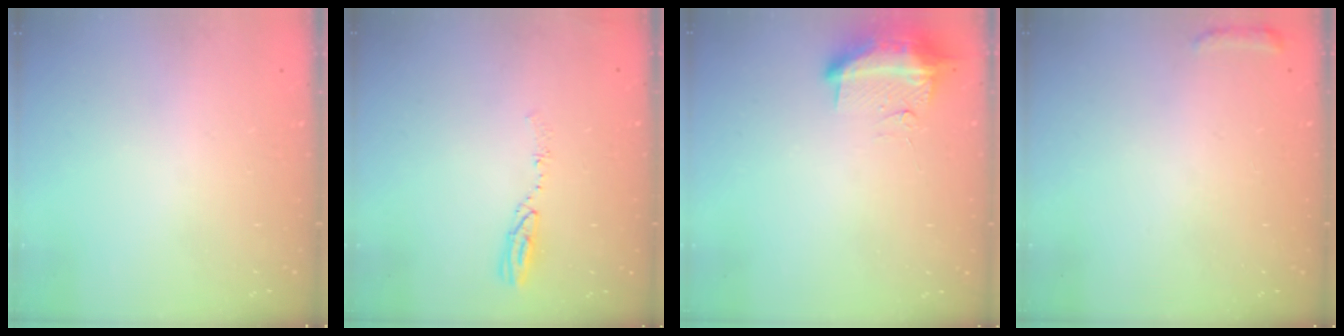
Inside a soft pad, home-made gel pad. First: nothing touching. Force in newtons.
{"total": 5.2, "press": 5.1, "slide": 0.4}
{"total": 11.3, "press": 10.3, "slide": 4.7}
{"total": 4.7, "press": 4.6, "slide": 0.9}